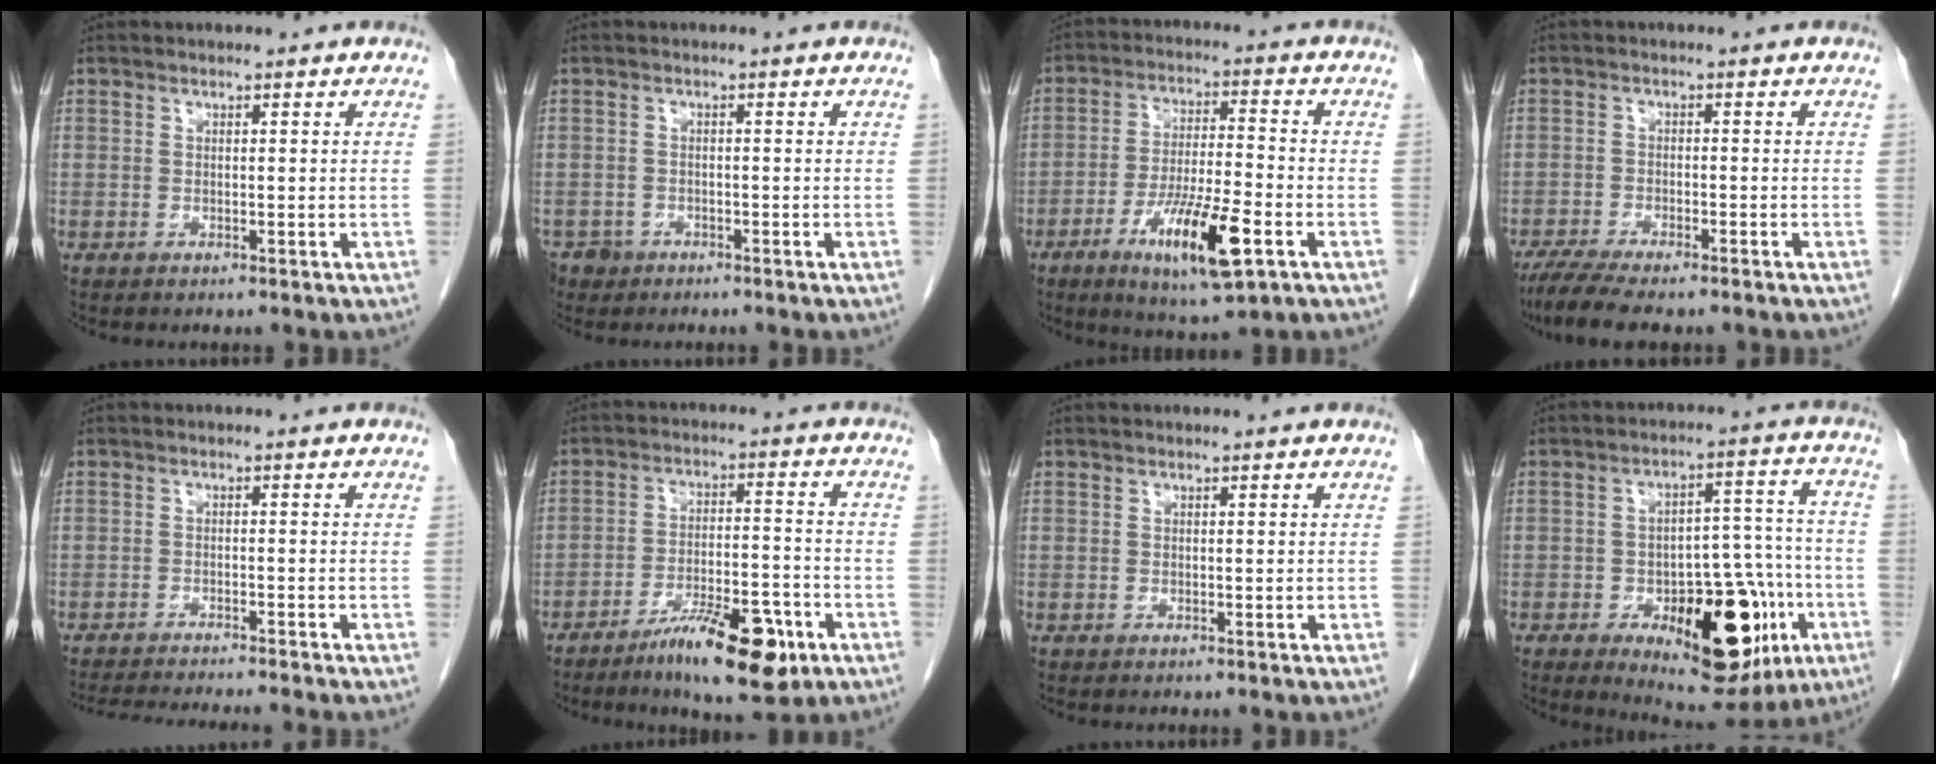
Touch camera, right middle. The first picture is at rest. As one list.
[{"total": 3.5, "force": [-2.5, 2.4, 0.3], "torque": [-0.005, 0.003, -0.041]}, {"total": 12.4, "force": [-5.6, 1.8, 10.8], "torque": [-0.197, -0.017, -0.093]}, {"total": 8.5, "force": [-7.0, 1.6, 4.6], "torque": [-0.076, -0.016, -0.113]}, {"total": 9.5, "force": [-8.7, -0.4, 3.6], "torque": [-0.043, -0.013, -0.132]}, {"total": 12.0, "force": [-7.1, 2.8, 9.2], "torque": [-0.146, -0.004, -0.108]}, {"total": 0.0}, {"total": 19.4, "force": [-7.5, 7.9, 16.1], "torque": [-0.191, 0.021, -0.089]}]